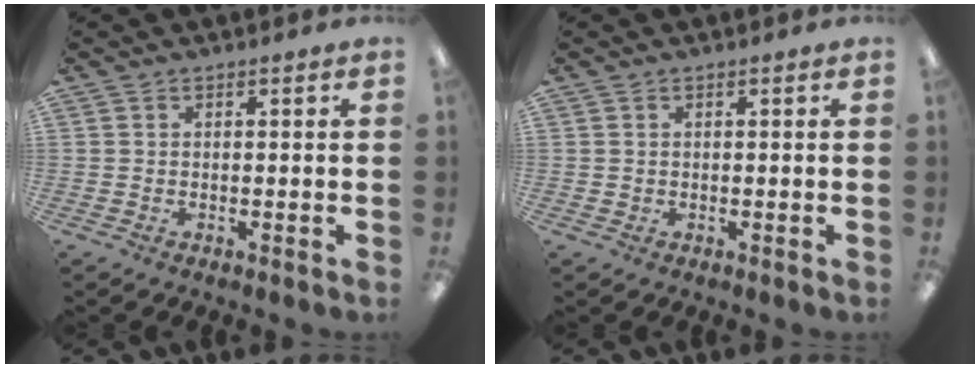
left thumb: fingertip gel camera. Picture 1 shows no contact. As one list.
[{"total": 0.7, "force": [0.3, 0.6, 0.1], "torque": [-0.003, 0.003, 0.005]}]